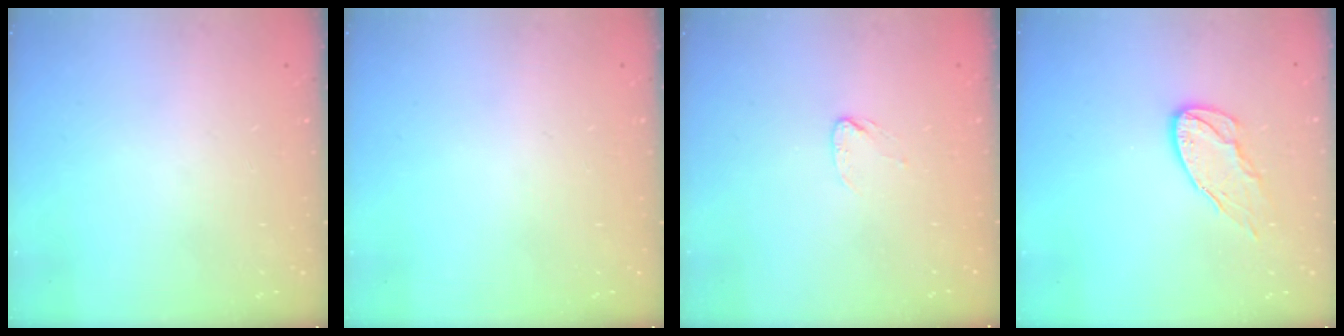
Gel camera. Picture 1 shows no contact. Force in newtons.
{"total": 0.0}
{"total": 2.7, "press": 2.7, "slide": 0.2}
{"total": 8.9, "press": 8.9, "slide": 0.3}